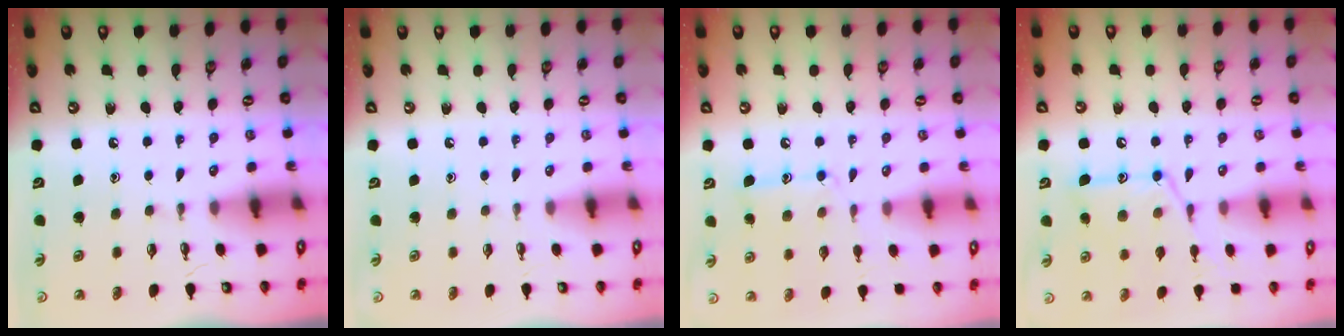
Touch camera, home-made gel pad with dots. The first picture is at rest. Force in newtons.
{"total": 0.0}
{"total": 10.2, "press": 10.2, "slide": 0.6}
{"total": 14.4, "press": 14.3, "slide": 1.1}